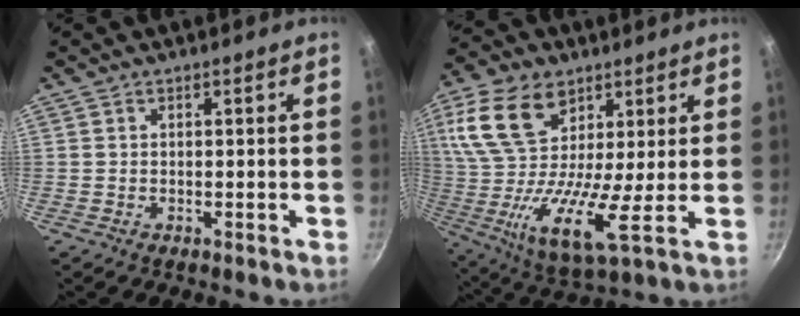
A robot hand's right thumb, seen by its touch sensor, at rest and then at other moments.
{"total": 20.8, "force": [8.3, 11.1, 15.5], "torque": [-0.306, -0.018, 0.141]}